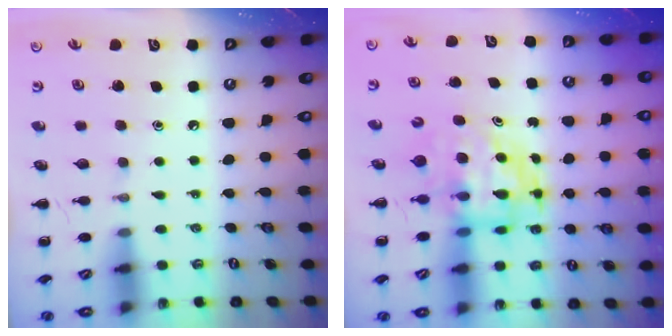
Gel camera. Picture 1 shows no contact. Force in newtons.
{"total": 5.0, "press": 4.8, "slide": 1.3}